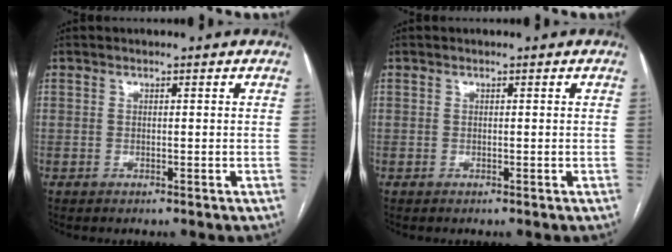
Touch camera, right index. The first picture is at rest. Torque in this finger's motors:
{"motor_torque": [0.00, 0.00, 0.00, 0.00]}